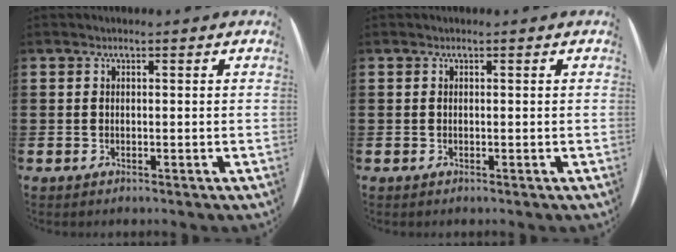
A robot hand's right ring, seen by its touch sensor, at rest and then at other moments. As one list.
[{"total": 0.0}]